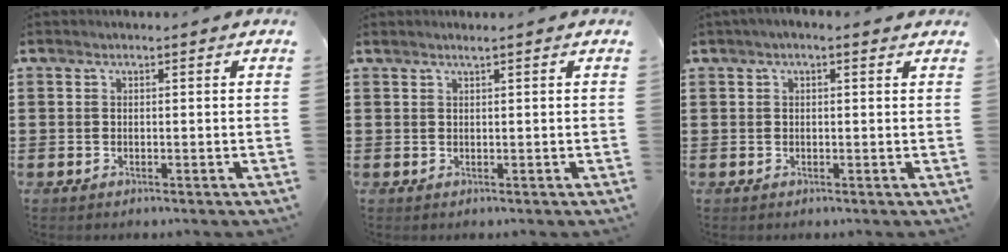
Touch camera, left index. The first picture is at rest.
{"total": 0.8, "force": [0.6, -0.1, 0.5], "torque": [-0.009, -0.001, 0.011]}
{"total": 1.1, "force": [0.3, 0.3, 1.0], "torque": [-0.020, 0.003, 0.005]}